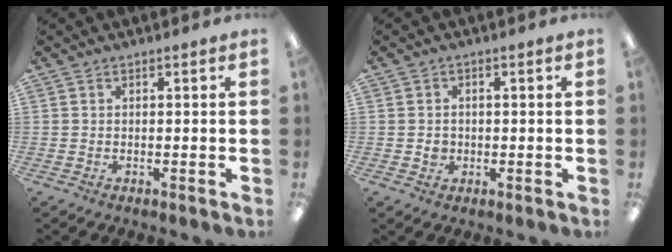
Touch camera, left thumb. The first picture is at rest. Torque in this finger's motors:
{"motor_torque": [-0.08, 0.08, 0.03, -0.05, 0.04]}